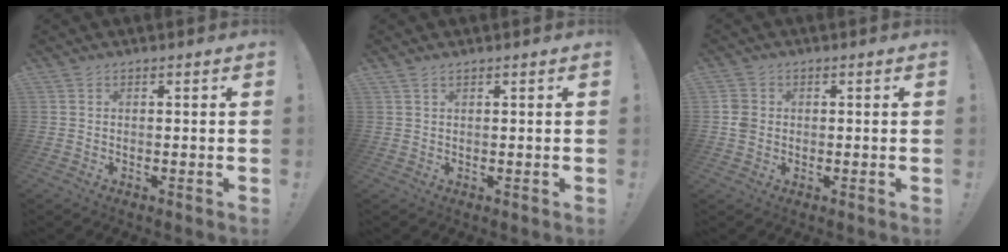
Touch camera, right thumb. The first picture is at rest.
{"total": 1.2, "force": [0.9, 0.4, 0.7], "torque": [-0.015, 0.000, 0.017]}
{"total": 3.8, "force": [-0.1, 3.3, 1.7], "torque": [-0.027, 0.005, -0.002]}